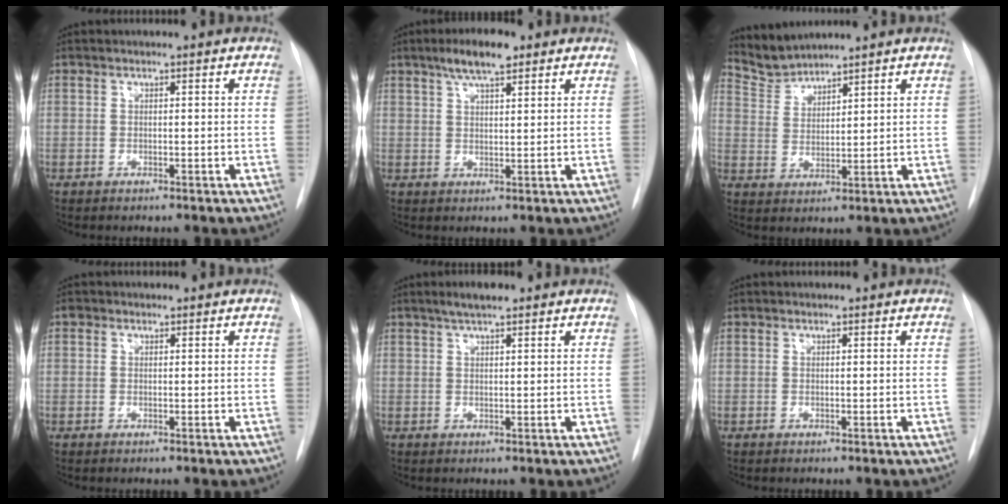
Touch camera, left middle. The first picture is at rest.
{"total": 5.8, "force": [3.9, 1.4, 4.1], "torque": [-0.079, 0.009, 0.066]}
{"total": 4.9, "force": [4.9, 0.1, -0.5], "torque": [0.003, 0.002, 0.108]}
{"total": 0.8, "force": [0.5, 0.7, 0.1], "torque": [0.001, 0.005, 0.004]}
{"total": 3.4, "force": [2.4, 0.7, 2.2], "torque": [-0.045, 0.006, 0.042]}
{"total": 0.0}